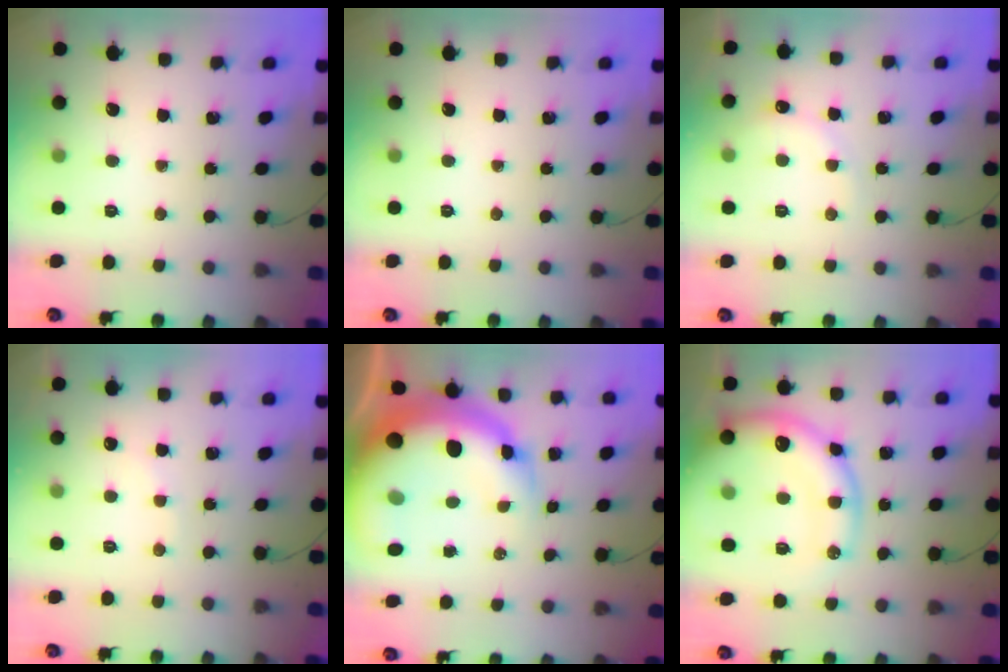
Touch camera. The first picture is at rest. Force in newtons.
{"total": 0.0}
{"total": 7.6, "press": 7.5, "slide": 1.1}
{"total": 6.0, "press": 5.9, "slide": 1.1}
{"total": 21.3, "press": 20.7, "slide": 5.4}
{"total": 22.7, "press": 22.1, "slide": 4.8}